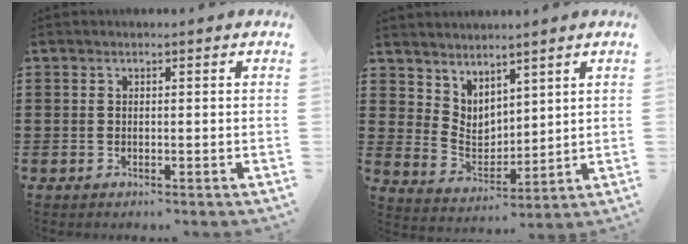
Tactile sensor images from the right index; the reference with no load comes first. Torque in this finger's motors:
{"motor_torque": [-0.18, 0.31, -0.03, -0.01]}